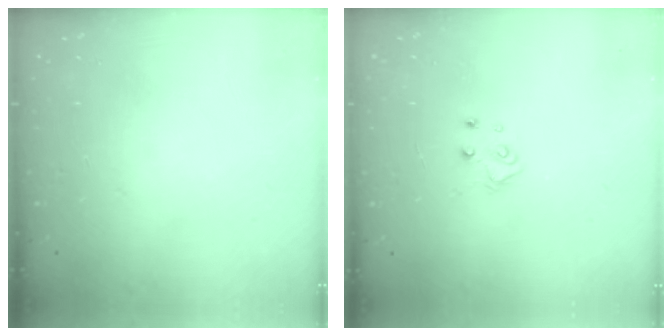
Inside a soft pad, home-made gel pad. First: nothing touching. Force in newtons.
{"total": 4.0, "press": 4.0, "slide": 0.2}